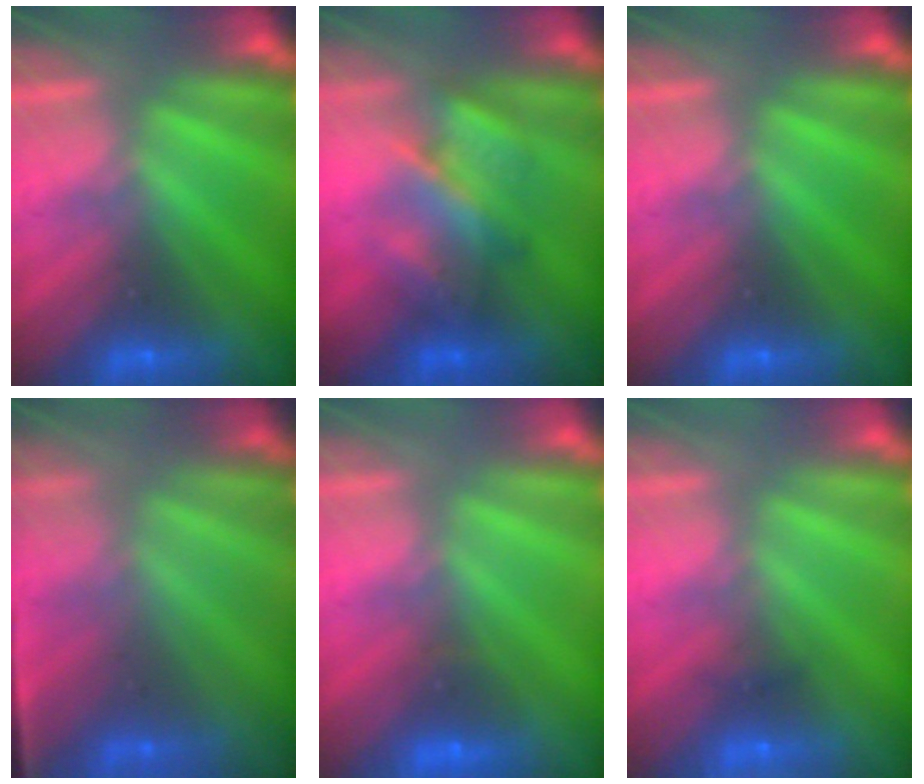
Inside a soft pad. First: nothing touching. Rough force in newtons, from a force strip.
{"total": 4.5}
{"total": 0.0}
{"total": 1.1}
{"total": 2.0}
{"total": 1.7}